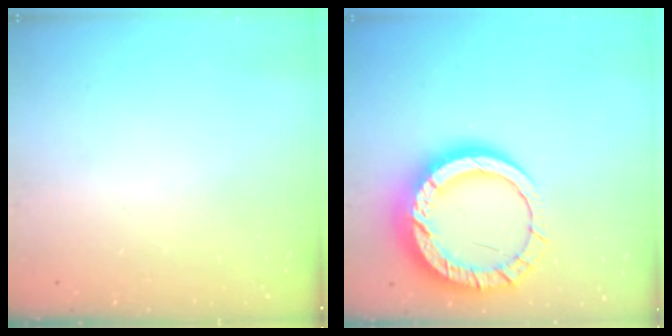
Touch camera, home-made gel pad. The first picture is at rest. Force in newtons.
{"total": 18.4, "press": 18.3, "slide": 1.7}